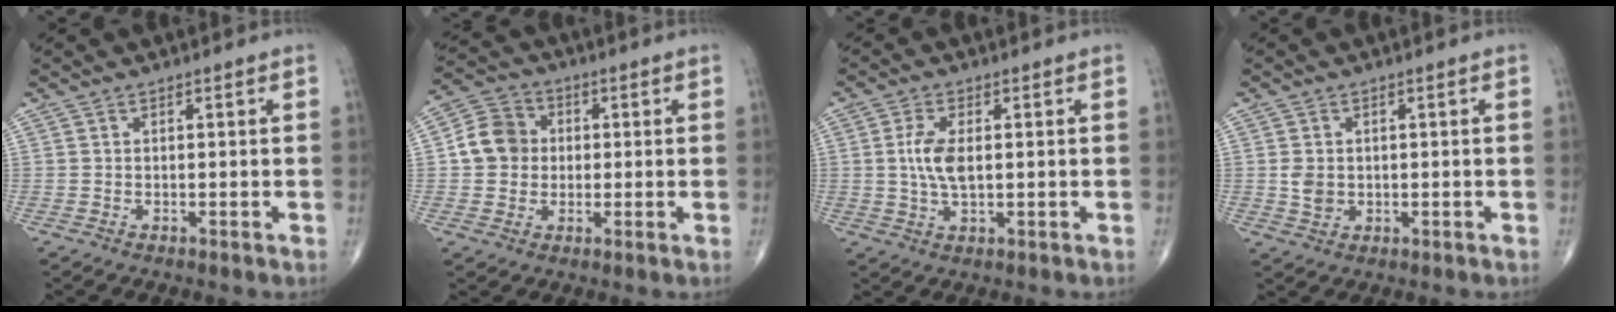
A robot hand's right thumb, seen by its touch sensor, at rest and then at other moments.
{"total": 8.2, "force": [0.3, 7.4, 3.6], "torque": [-0.044, 0.016, -0.006]}
{"total": 5.8, "force": [0.4, 2.7, 5.1], "torque": [-0.111, -0.001, 0.007]}
{"total": 3.1, "force": [0.0, 2.5, 1.9], "torque": [-0.025, -0.003, 0.005]}